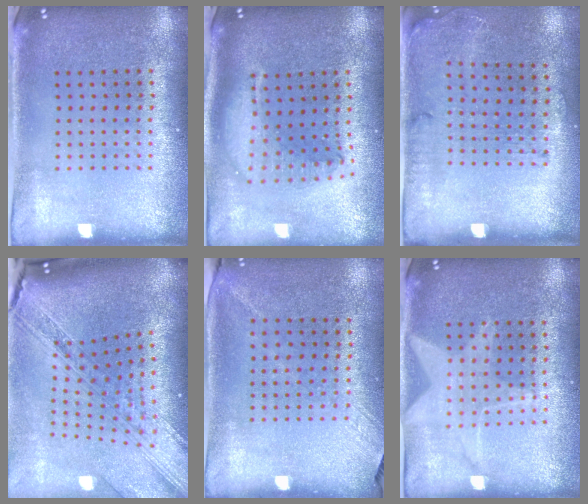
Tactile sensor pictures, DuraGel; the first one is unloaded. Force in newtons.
{"total": 2.1, "press": 1.6, "slide": 1.3}
{"total": 1.7, "press": 1.2, "slide": 1.2}
{"total": 3.9, "press": 2.8, "slide": 2.6}
{"total": 1.2, "press": 0.9, "slide": 0.9}
{"total": 1.5, "press": 1.5, "slide": 0.4}